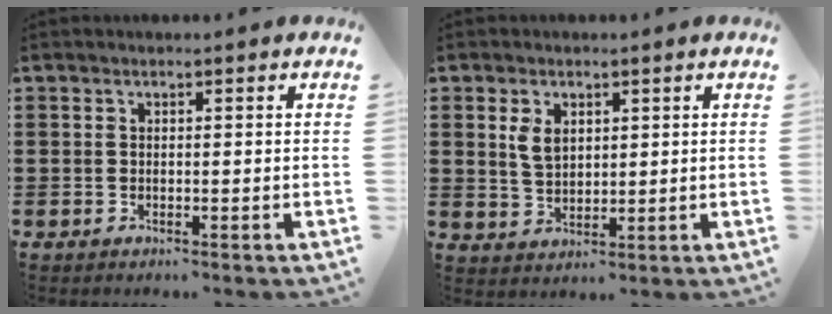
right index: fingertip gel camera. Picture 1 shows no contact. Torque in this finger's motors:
{"motor_torque": [0.69, 0.63, 0.18, 0.09]}